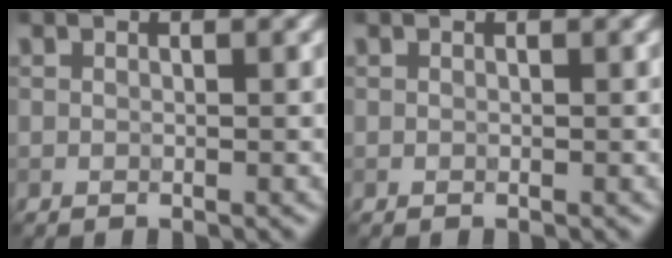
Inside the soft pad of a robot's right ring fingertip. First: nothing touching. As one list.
[{"total": 0.0}]